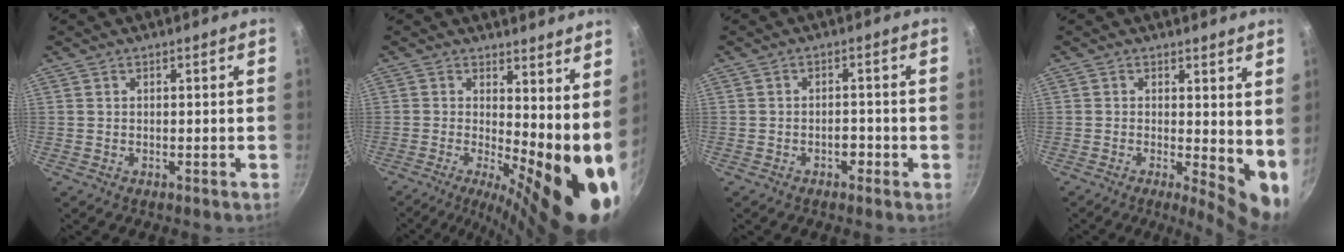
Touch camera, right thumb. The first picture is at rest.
{"total": 16.1, "force": [-0.5, 5.8, 15.0], "torque": [-0.189, -0.020, -0.003]}
{"total": 2.1, "force": [-1.1, 1.3, 1.2], "torque": [-0.010, 0.016, -0.017]}
{"total": 7.9, "force": [0.3, 3.2, 7.2], "torque": [-0.085, -0.016, 0.005]}